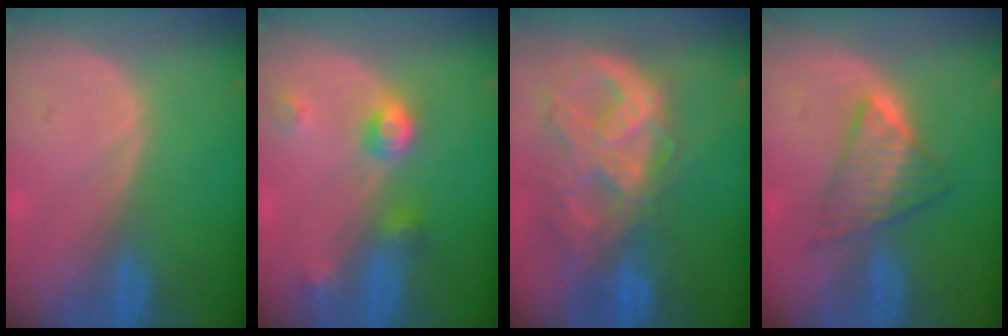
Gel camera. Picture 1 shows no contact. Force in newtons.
{"total": 4.6, "press": 4.2, "slide": 1.9}
{"total": 10.6, "press": 8.9, "slide": 5.7}
{"total": 5.8, "press": 5.8, "slide": 0.7}